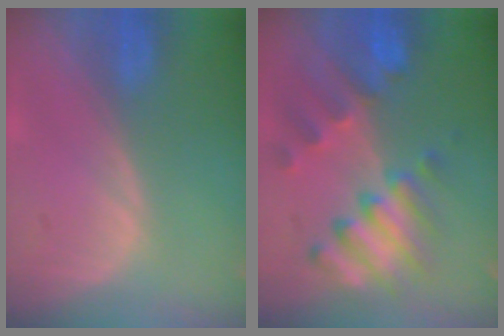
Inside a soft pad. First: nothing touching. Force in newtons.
{"total": 9.8, "press": 8.7, "slide": 4.7}